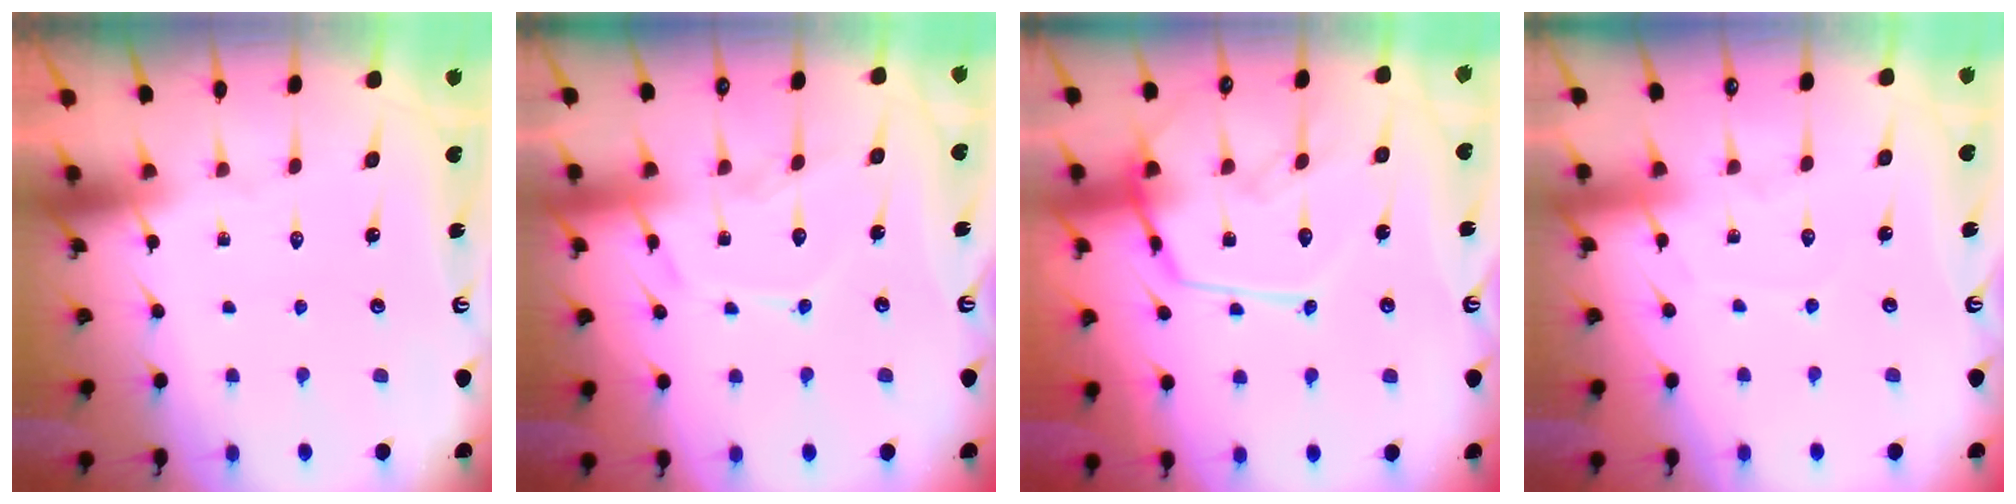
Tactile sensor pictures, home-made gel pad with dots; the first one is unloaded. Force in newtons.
{"total": 11.1, "press": 11.1, "slide": 0.7}
{"total": 15.3, "press": 15.2, "slide": 1.3}
{"total": 4.4, "press": 4.3, "slide": 0.6}